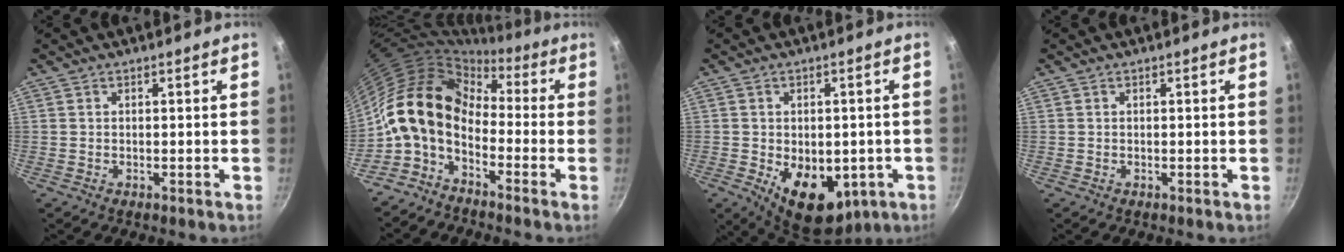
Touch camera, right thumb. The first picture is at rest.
{"total": 13.7, "force": [-2.7, 8.9, 10.0], "torque": [-0.165, 0.045, -0.071]}
{"total": 13.9, "force": [-3.8, 8.8, 10.0], "torque": [-0.106, -0.016, -0.034]}
{"total": 0.0}